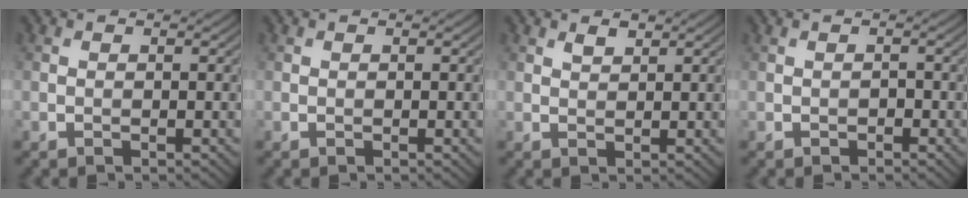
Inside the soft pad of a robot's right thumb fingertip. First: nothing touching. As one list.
[{"total": 0.0}, {"total": 1.2, "force": [0.9, 0.5, 0.7], "torque": [-0.015, 0.000, 0.018]}, {"total": 0.7, "force": [-0.6, 0.3, 0.3], "torque": [-0.007, 0.002, -0.011]}]